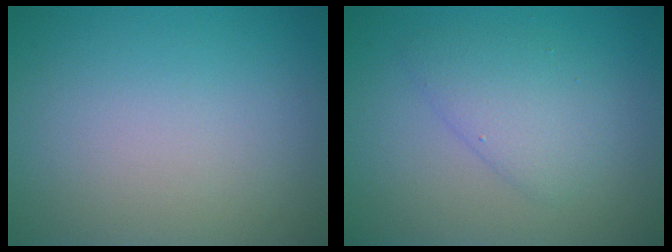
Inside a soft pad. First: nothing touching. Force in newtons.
{"total": 3.0, "press": 3.0, "slide": 0.3}